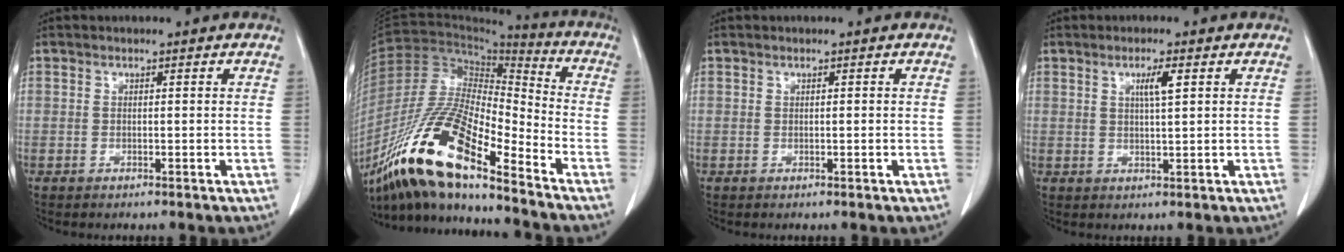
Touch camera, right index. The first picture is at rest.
{"total": 19.7, "force": [-14.1, 3.2, 13.4], "torque": [-0.278, -0.022, -0.263]}
{"total": 0.0}
{"total": 3.0, "force": [1.1, 0.0, 2.8], "torque": [-0.049, -0.001, 0.018]}